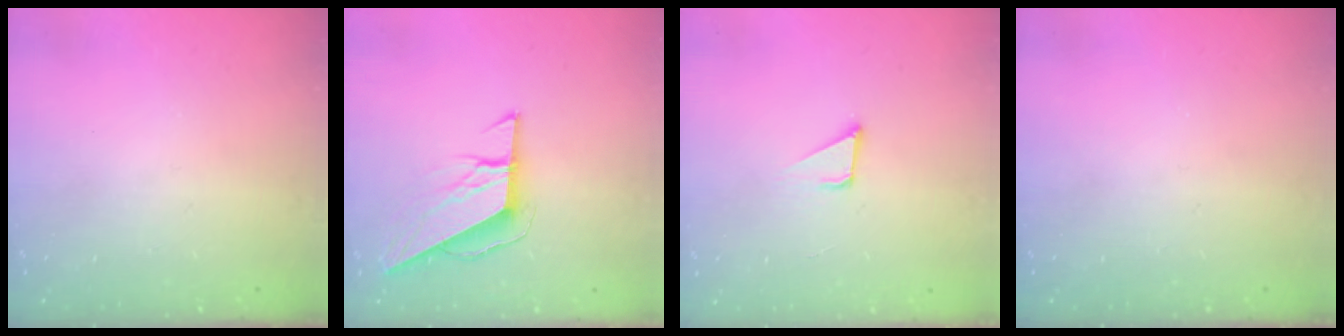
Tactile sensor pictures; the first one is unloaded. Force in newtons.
{"total": 8.4, "press": 8.4, "slide": 0.4}
{"total": 2.2, "press": 2.2, "slide": 0.2}
{"total": 0.0}